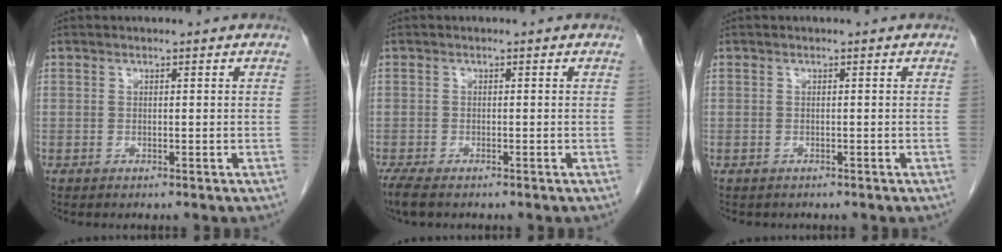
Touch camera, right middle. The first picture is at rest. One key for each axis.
{"total": 3.7, "fx": -2.8, "fy": 1.1, "fz": 2.1, "tx": -0.047, "ty": -0.013, "tz": -0.046}
{"total": 0.8, "fx": -0.6, "fy": 0.5, "fz": 0.0, "tx": -0.012, "ty": 0.002, "tz": -0.011}